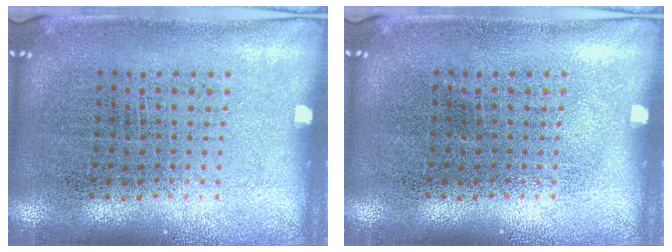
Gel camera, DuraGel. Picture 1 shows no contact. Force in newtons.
{"total": 0.0}